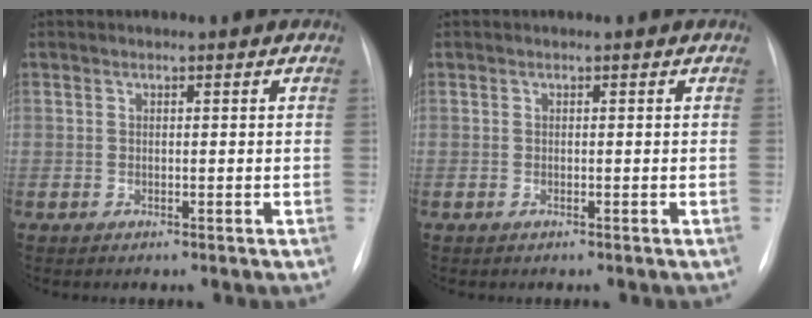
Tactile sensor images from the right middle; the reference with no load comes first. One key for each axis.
{"total": 0.0}